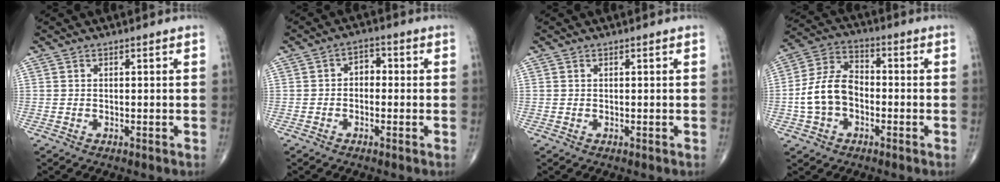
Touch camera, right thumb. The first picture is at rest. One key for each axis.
{"total": 3.3, "fx": -0.4, "fy": 2.4, "fz": 2.2, "tx": -0.014, "ty": 0.015, "tz": -0.019}
{"total": 0.0}
{"total": 10.7, "fx": -2.2, "fy": 7.5, "fz": 7.3, "tx": -0.134, "ty": 0.039, "tz": -0.050}